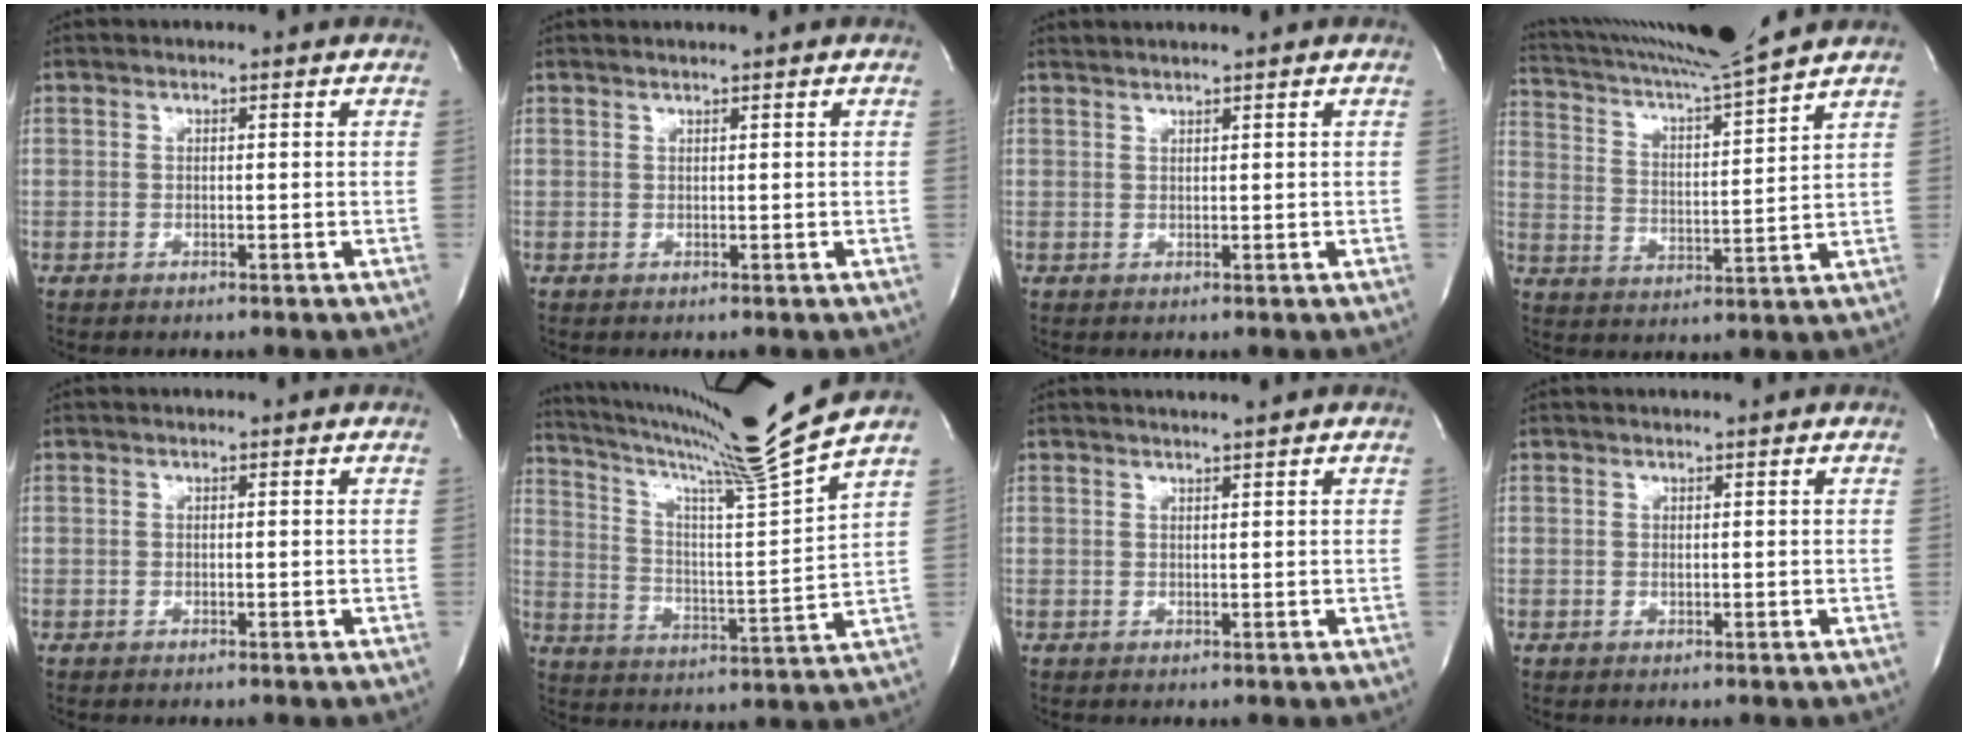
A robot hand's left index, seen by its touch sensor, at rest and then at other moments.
{"total": 1.0, "force": [0.9, -0.2, 0.4], "torque": [-0.007, 0.002, 0.018]}
{"total": 2.2, "force": [2.0, -0.5, 0.8], "torque": [-0.008, 0.013, 0.038]}
{"total": 15.0, "force": [13.6, -2.7, 5.5], "torque": [-0.112, -0.027, 0.227]}
{"total": 0.0}
{"total": 18.0, "force": [15.5, -4.4, 8.0], "torque": [-0.142, -0.059, 0.239]}
{"total": 1.8, "force": [1.6, -0.5, 0.7], "torque": [-0.007, 0.001, 0.027]}
{"total": 0.6, "force": [0.4, 0.0, 0.5], "torque": [-0.011, 0.001, 0.008]}